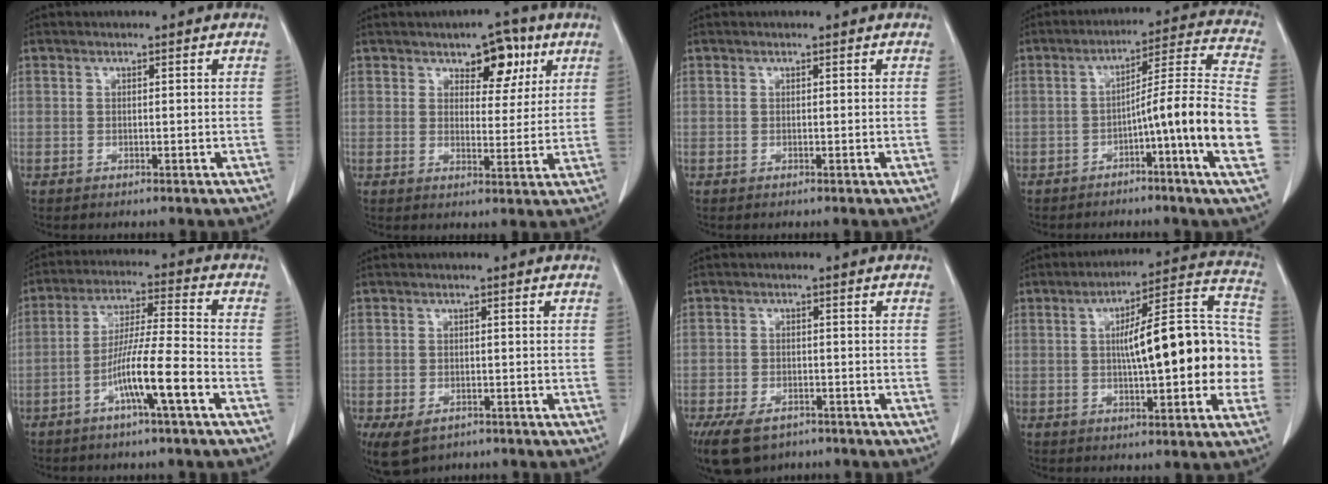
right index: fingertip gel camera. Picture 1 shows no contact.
{"total": 6.3, "force": [3.4, 3.4, 4.0], "torque": [-0.046, 0.006, 0.049]}
{"total": 0.0}
{"total": 14.6, "force": [-4.2, -1.3, 13.9], "torque": [-0.197, 0.015, -0.070]}
{"total": 10.1, "force": [-4.6, -0.3, 9.0], "torque": [-0.169, 0.004, -0.087]}
{"total": 5.8, "force": [-3.6, 3.6, 2.8], "torque": [-0.052, -0.008, -0.049]}
{"total": 9.4, "force": [-6.5, 5.1, 4.6], "torque": [-0.096, -0.006, -0.100]}
{"total": 19.4, "force": [-0.9, 4.2, 18.9], "torque": [-0.253, 0.042, -0.009]}